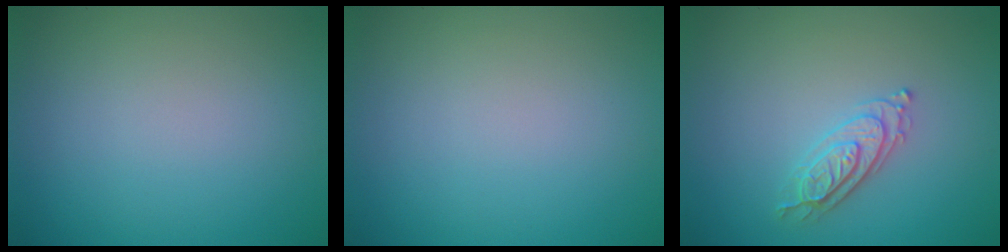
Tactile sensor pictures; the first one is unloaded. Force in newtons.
{"total": 0.0}
{"total": 2.4, "press": 2.3, "slide": 0.5}